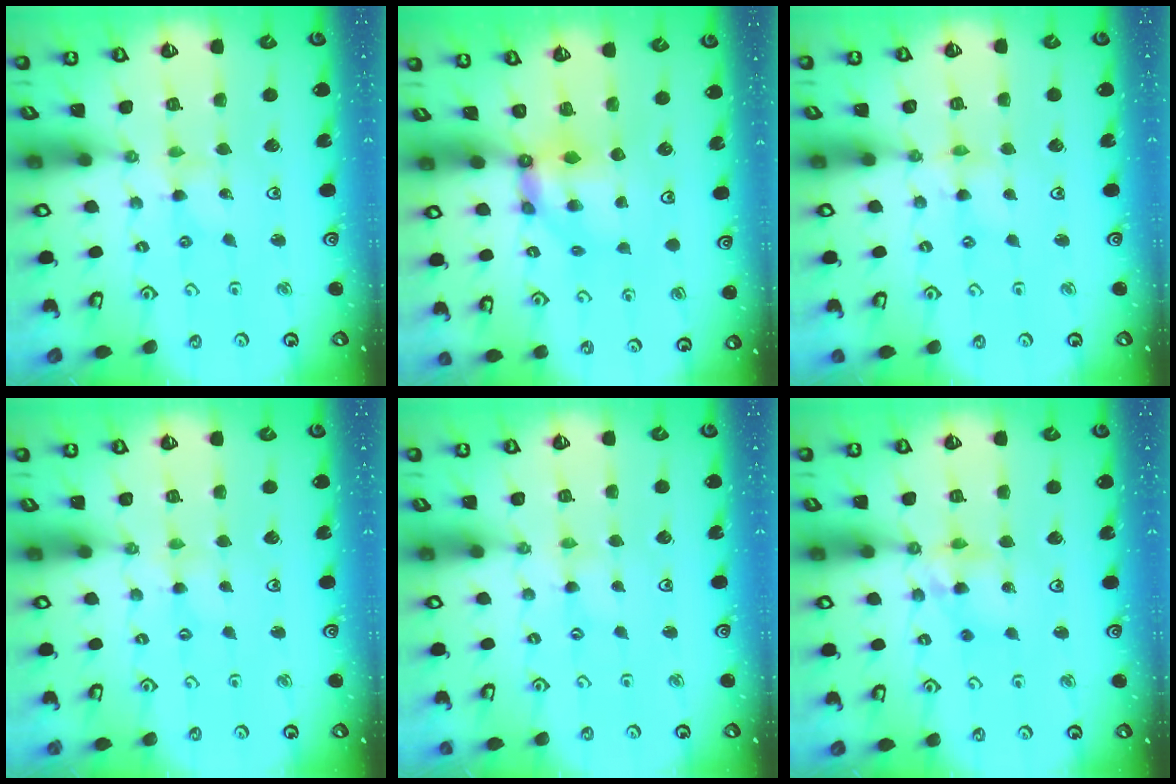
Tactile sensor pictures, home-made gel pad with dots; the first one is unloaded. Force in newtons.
{"total": 5.8, "press": 5.8, "slide": 0.2}
{"total": 2.3, "press": 2.3, "slide": 0.3}
{"total": 1.8, "press": 1.8, "slide": 0.3}
{"total": 0.8, "press": 0.8, "slide": 0.2}
{"total": 9.6, "press": 9.5, "slide": 0.9}